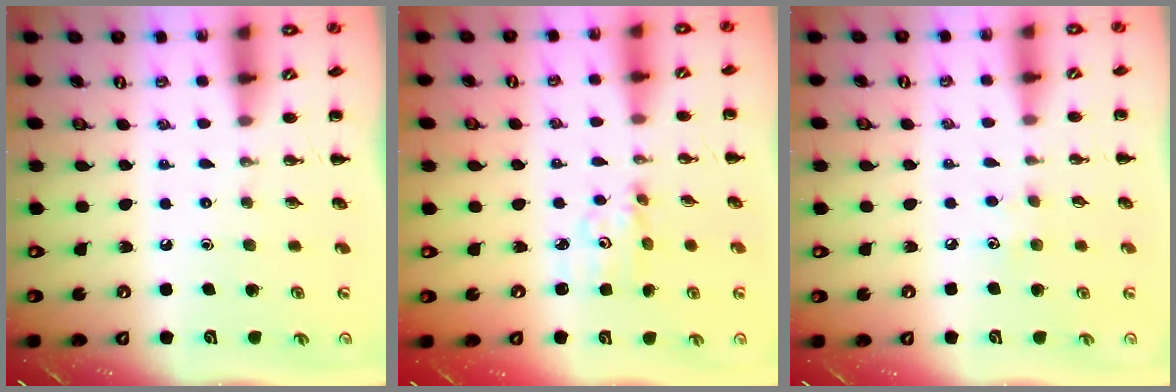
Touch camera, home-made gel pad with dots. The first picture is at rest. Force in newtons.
{"total": 2.7, "press": 2.7, "slide": 0.3}
{"total": 3.6, "press": 3.5, "slide": 0.8}